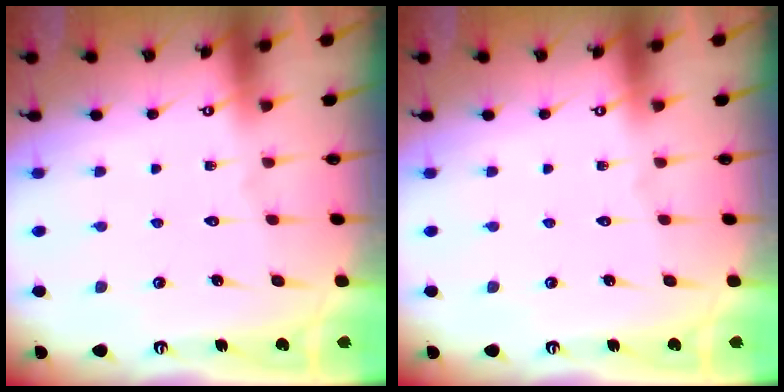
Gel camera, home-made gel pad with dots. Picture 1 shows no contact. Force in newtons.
{"total": 0.0}